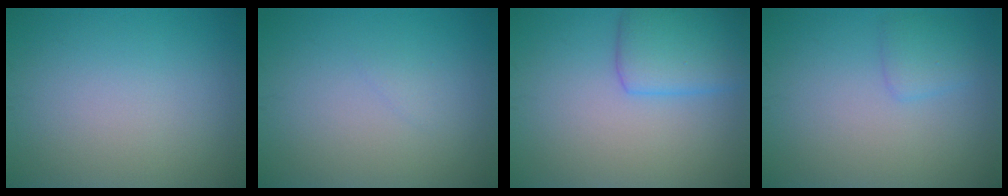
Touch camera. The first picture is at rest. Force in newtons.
{"total": 0.5, "press": 0.5, "slide": 0.1}
{"total": 4.2, "press": 4.2, "slide": 0.2}
{"total": 1.6, "press": 1.6, "slide": 0.0}